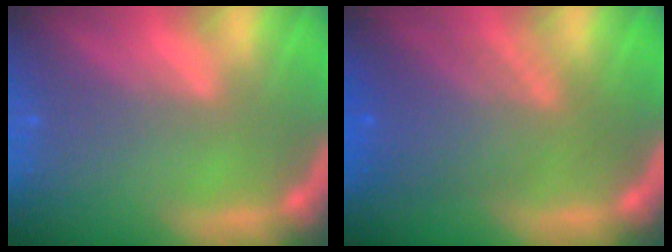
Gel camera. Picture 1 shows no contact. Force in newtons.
{"total": 6.6}